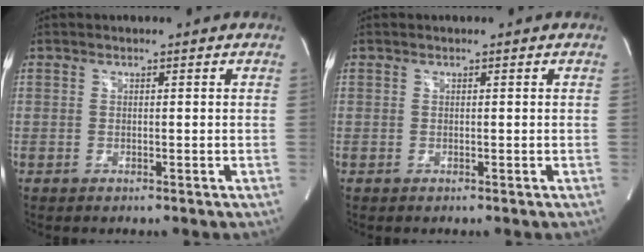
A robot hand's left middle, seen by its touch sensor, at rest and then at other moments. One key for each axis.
{"total": 0.0}